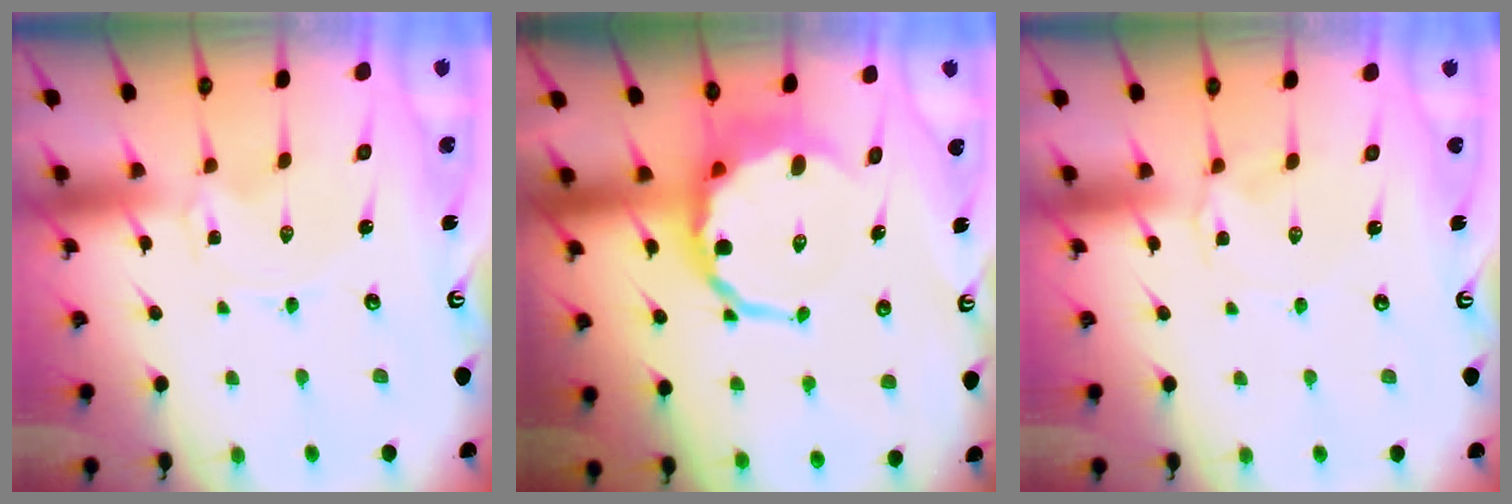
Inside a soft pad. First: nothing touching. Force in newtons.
{"total": 8.9, "press": 8.5, "slide": 2.5}
{"total": 2.7, "press": 2.6, "slide": 0.4}